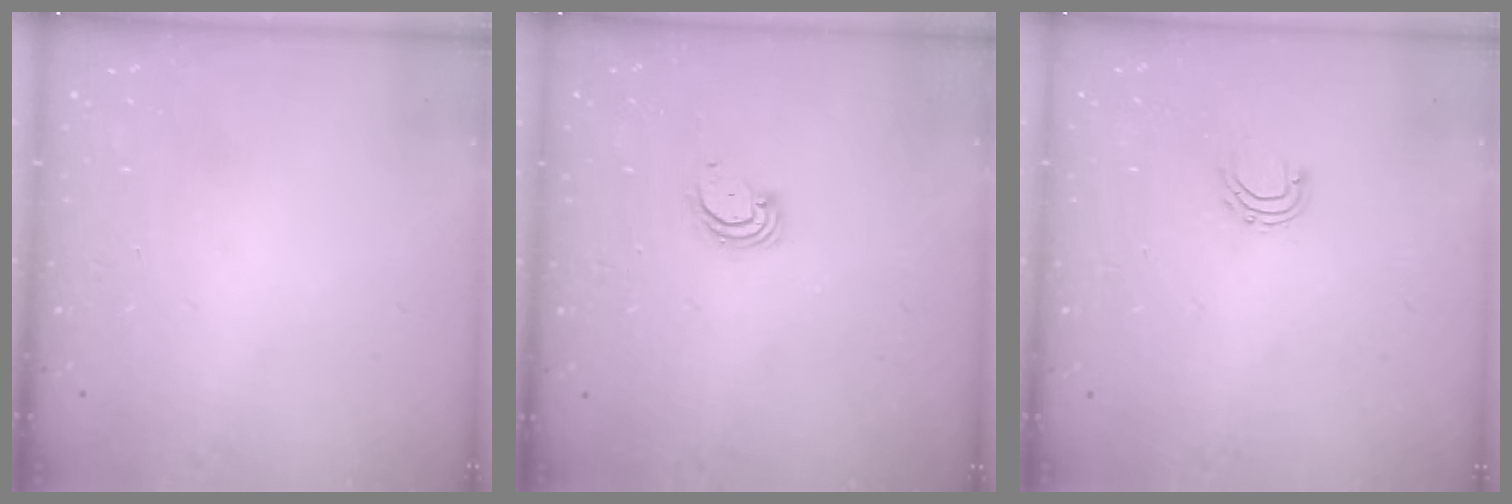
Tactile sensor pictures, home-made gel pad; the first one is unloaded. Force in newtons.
{"total": 2.8, "press": 2.8, "slide": 0.2}
{"total": 5.2, "press": 5.2, "slide": 0.4}